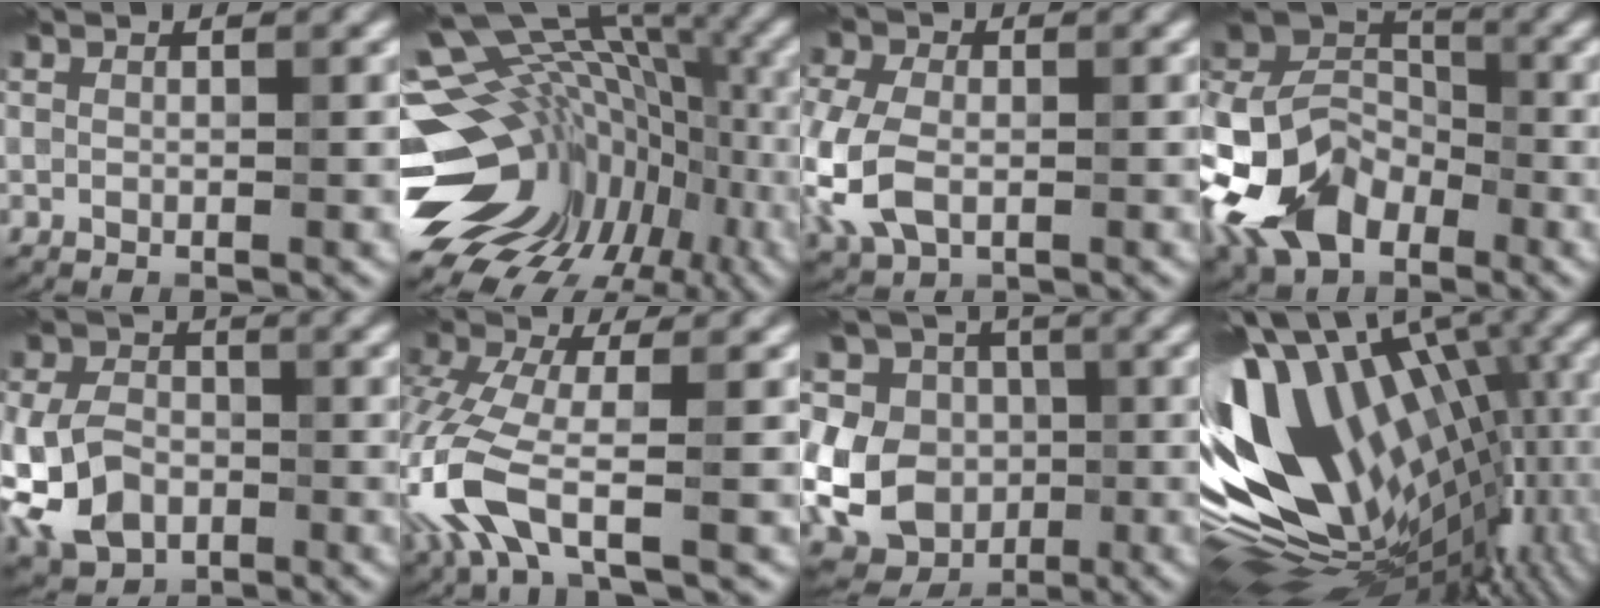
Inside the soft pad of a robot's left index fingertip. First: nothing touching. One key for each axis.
{"total": 18.0, "fx": -3.9, "fy": 12.6, "fz": 12.2, "tx": -0.180, "ty": 0.019, "tz": -0.024}
{"total": 6.7, "fx": -1.4, "fy": 4.7, "fz": 4.6, "tx": -0.131, "ty": -0.008, "tz": -0.035}
{"total": 10.4, "fx": -5.0, "fy": 6.5, "fz": 6.5, "tx": -0.136, "ty": -0.006, "tz": -0.117}
{"total": 7.5, "fx": -2.3, "fy": 5.5, "fz": 4.5, "tx": -0.106, "ty": -0.008, "tz": -0.054}
{"total": 7.6, "fx": -2.9, "fy": 3.2, "fz": 6.2, "tx": -0.168, "ty": -0.001, "tz": -0.075}
{"total": 14.3, "fx": 0.0, "fy": 11.8, "fz": 8.0, "tx": -0.179, "ty": 0.026, "tz": -0.021}
{"total": 17.4, "fx": 1.0, "fy": 9.4, "fz": 14.6, "tx": -0.271, "ty": -0.012, "tz": 0.025}